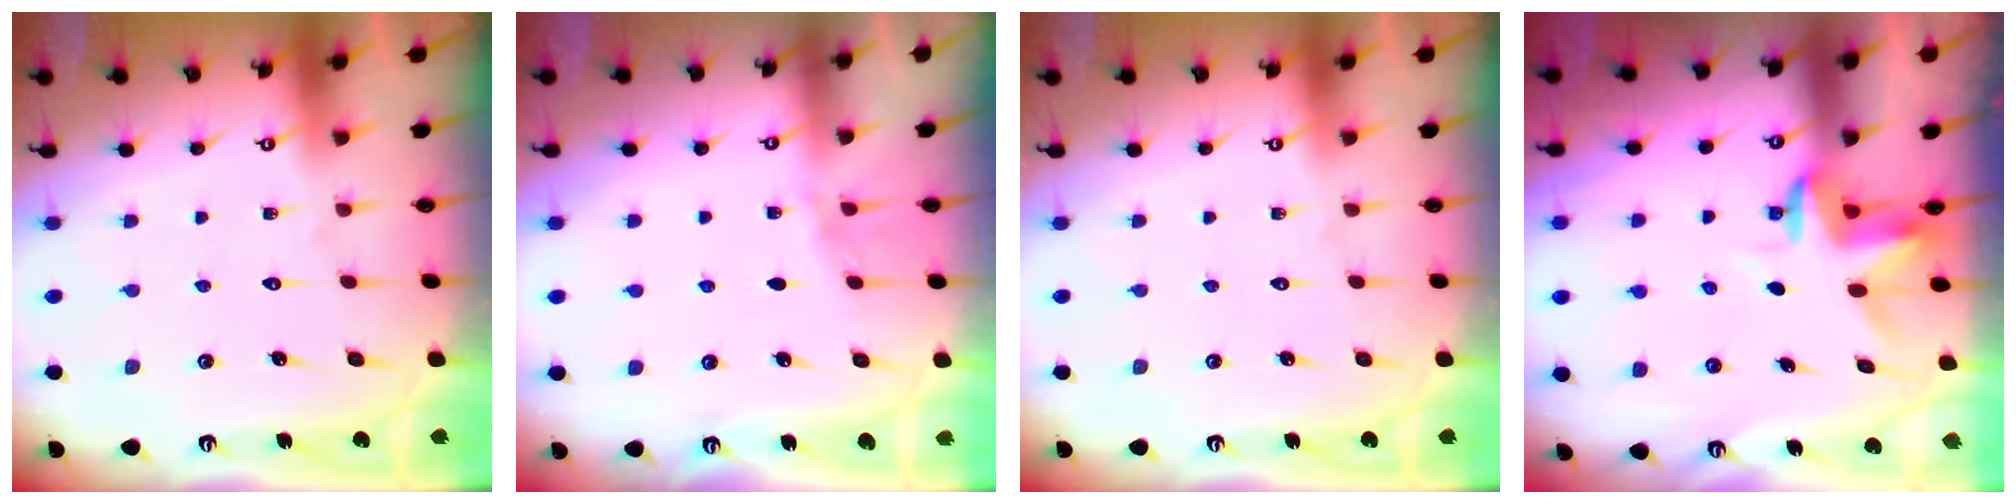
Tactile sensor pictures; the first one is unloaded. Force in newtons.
{"total": 4.3, "press": 3.5, "slide": 2.6}
{"total": 0.0}
{"total": 3.6, "press": 3.6, "slide": 0.2}